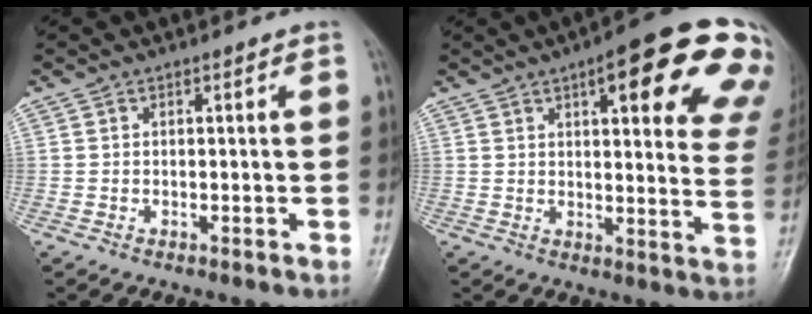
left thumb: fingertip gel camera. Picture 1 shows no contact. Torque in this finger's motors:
{"motor_torque": [2.47, 2.54, 1.30, -1.48, 0.12]}